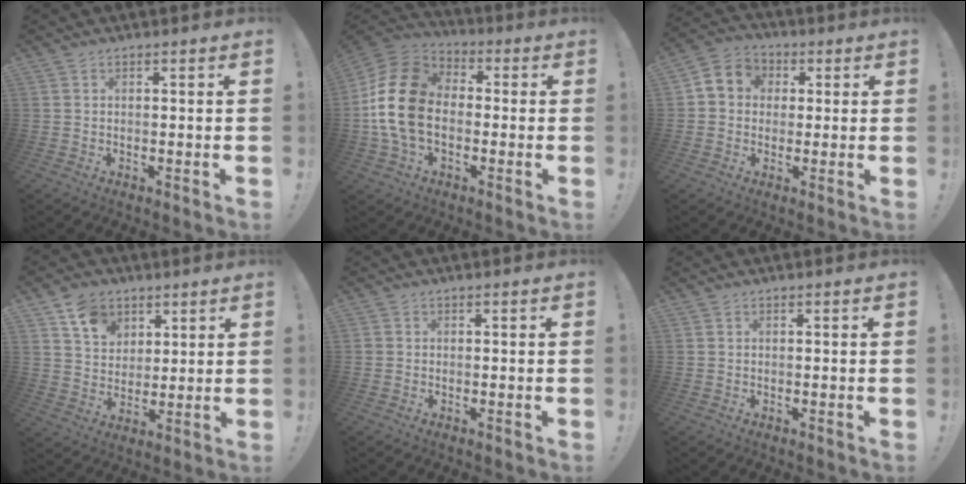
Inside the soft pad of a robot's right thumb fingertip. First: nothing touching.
{"total": 18.9, "force": [-1.1, 13.5, 13.2], "torque": [-0.246, 0.026, -0.013]}
{"total": 6.6, "force": [0.5, 6.2, 2.2], "torque": [-0.038, 0.011, 0.017]}
{"total": 9.9, "force": [5.7, 7.4, 3.3], "torque": [-0.050, -0.030, 0.111]}
{"total": 0.6, "force": [0.0, 0.6, 0.1], "torque": [-0.007, 0.004, 0.002]}
{"total": 0.0}